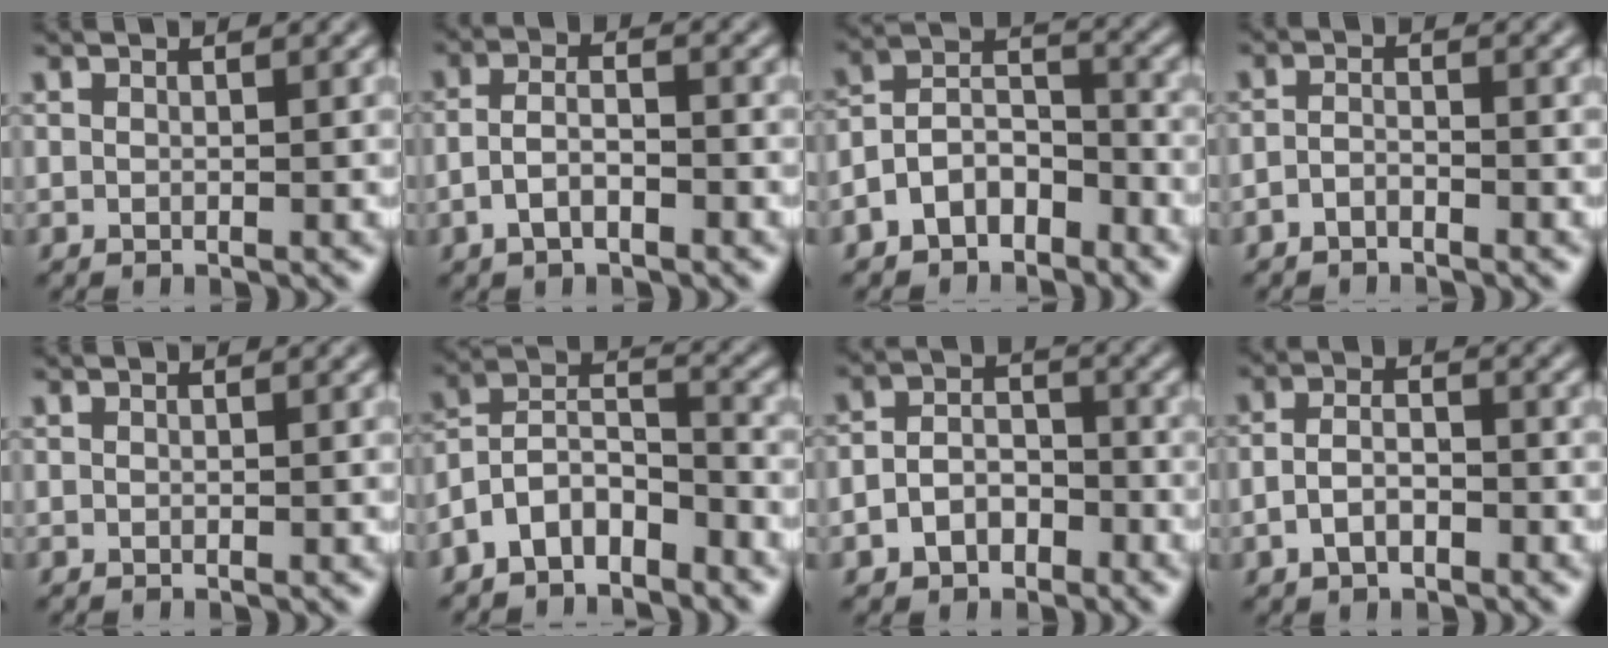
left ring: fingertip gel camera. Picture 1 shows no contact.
{"total": 3.1, "force": [-1.3, 1.4, 2.4], "torque": [-0.048, 0.003, -0.029]}
{"total": 5.4, "force": [-3.2, 3.3, 2.9], "torque": [-0.047, 0.006, -0.068]}
{"total": 1.4, "force": [-1.0, 0.5, 0.8], "torque": [-0.018, 0.002, -0.024]}
{"total": 0.0}
{"total": 6.0, "force": [-4.0, 3.0, 3.3], "torque": [-0.056, 0.006, -0.084]}
{"total": 3.8, "force": [-1.8, 2.7, 2.0], "torque": [-0.036, 0.001, -0.035]}
{"total": 3.0, "force": [-1.2, 1.7, 2.1], "torque": [-0.043, 0.002, -0.025]}